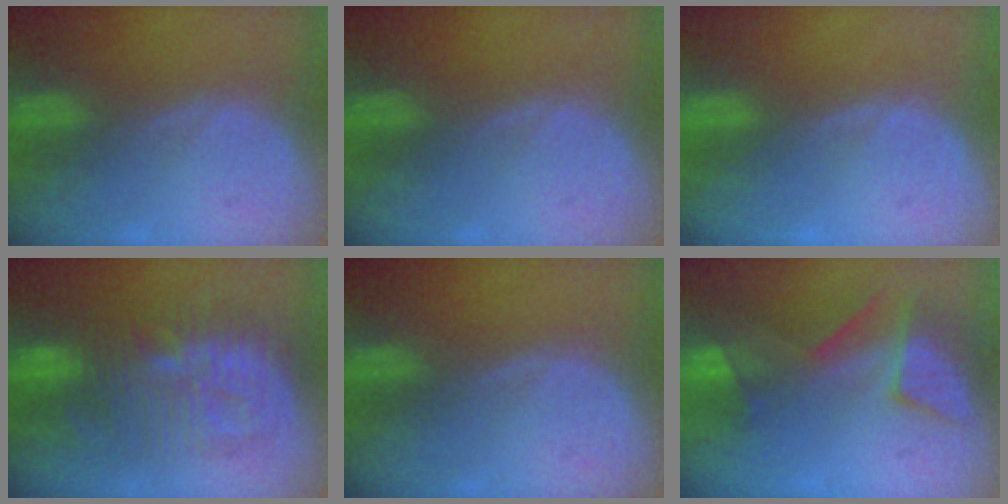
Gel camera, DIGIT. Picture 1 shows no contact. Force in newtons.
{"total": 0.0}
{"total": 0.0}
{"total": 11.1, "press": 11.1, "slide": 0.7}
{"total": 0.0}
{"total": 7.5, "press": 7.3, "slide": 1.5}